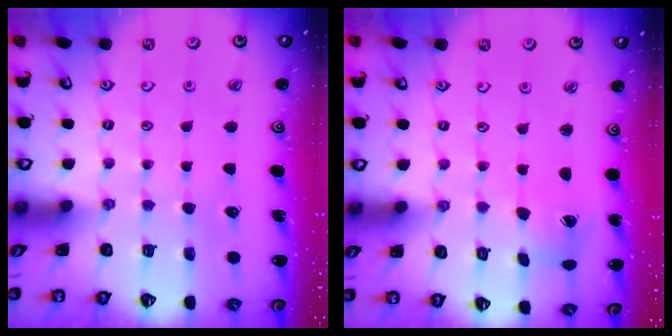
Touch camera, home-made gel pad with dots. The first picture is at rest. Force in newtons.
{"total": 2.9, "press": 2.9, "slide": 0.4}